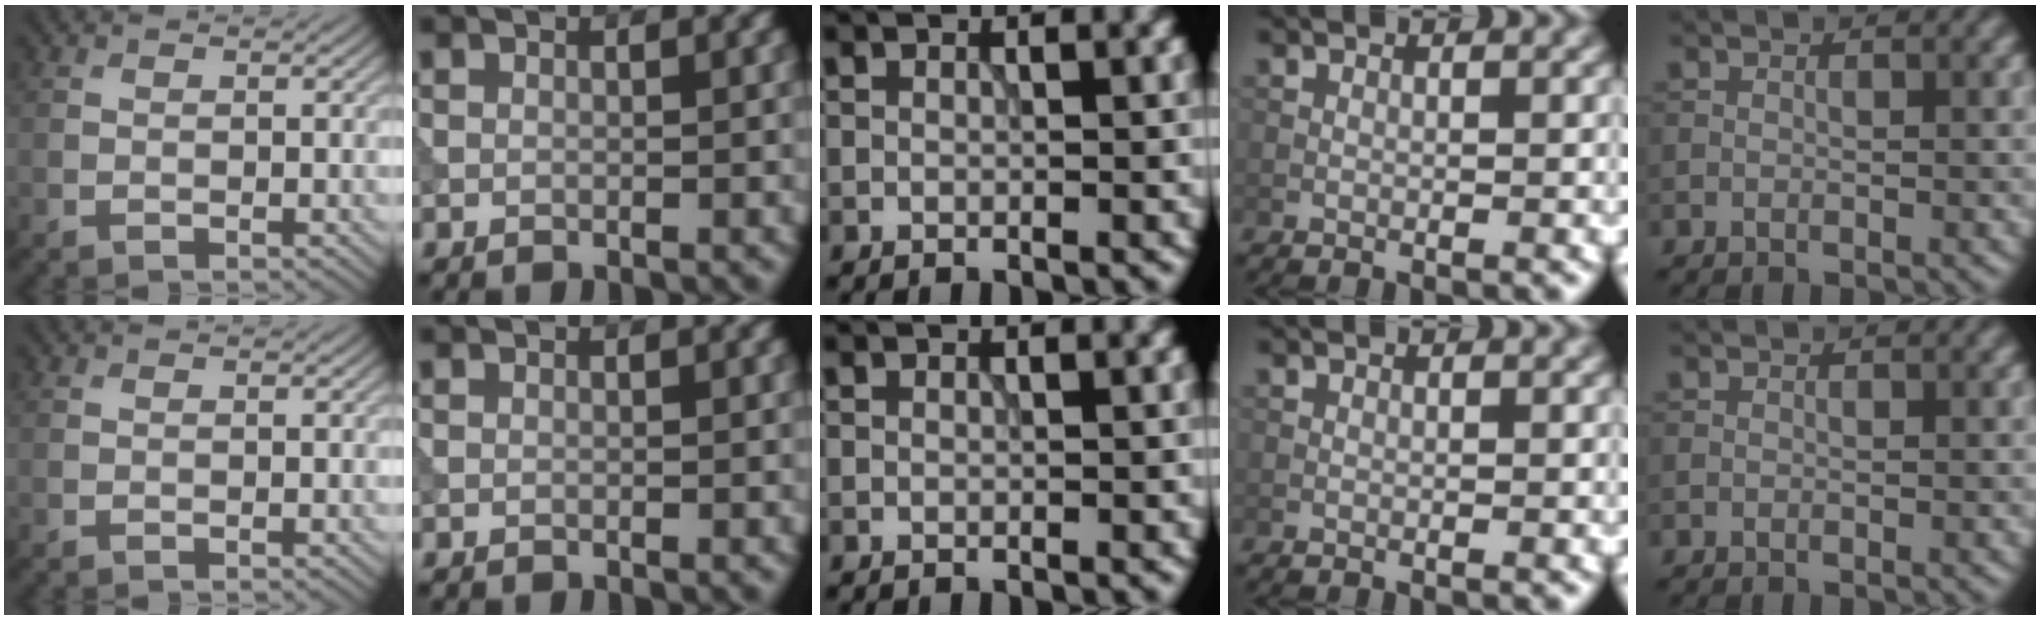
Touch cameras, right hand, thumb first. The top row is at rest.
{}